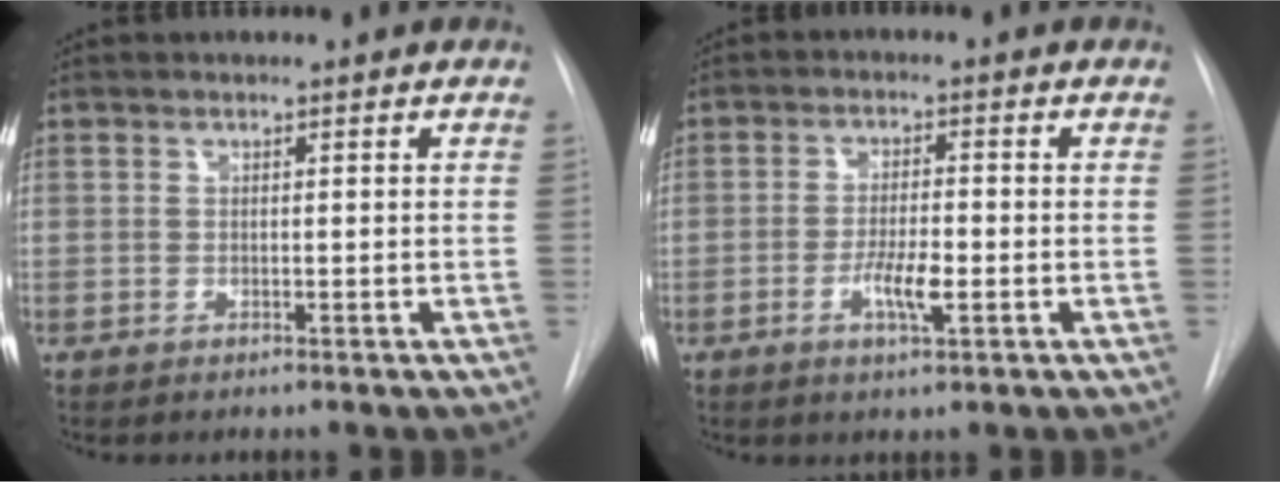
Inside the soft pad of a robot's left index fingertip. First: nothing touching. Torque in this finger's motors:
{"motor_torque": [0.84, 0.30, 0.15, 0.04]}